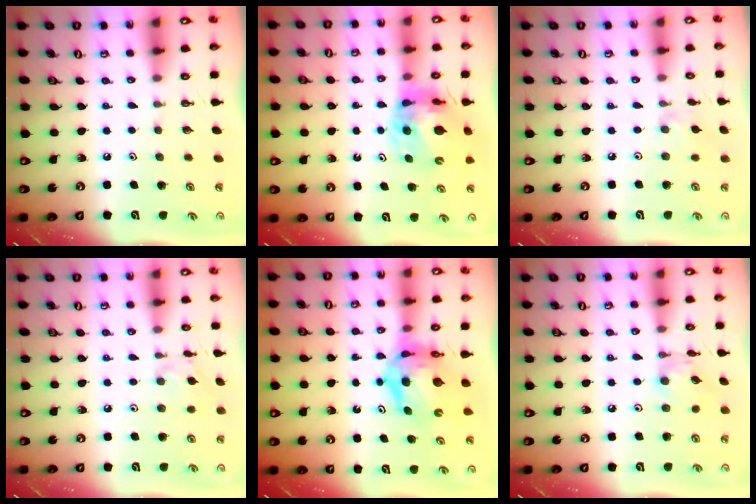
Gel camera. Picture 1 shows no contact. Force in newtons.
{"total": 12.8, "press": 12.8, "slide": 1.2}
{"total": 3.4, "press": 3.3, "slide": 0.5}
{"total": 5.0, "press": 5.0, "slide": 0.4}
{"total": 9.8, "press": 9.7, "slide": 1.0}
{"total": 3.3, "press": 3.3, "slide": 0.3}